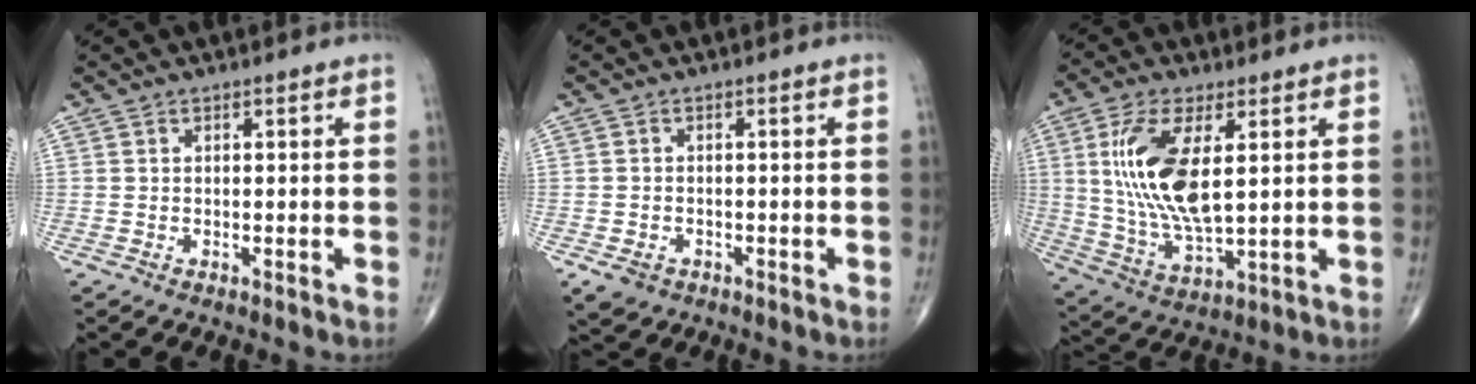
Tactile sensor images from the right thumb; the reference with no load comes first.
{"total": 3.0, "force": [-1.5, 2.3, 1.2], "torque": [-0.015, 0.005, -0.018]}
{"total": 15.5, "force": [3.2, 6.3, 13.8], "torque": [-0.286, -0.020, 0.070]}